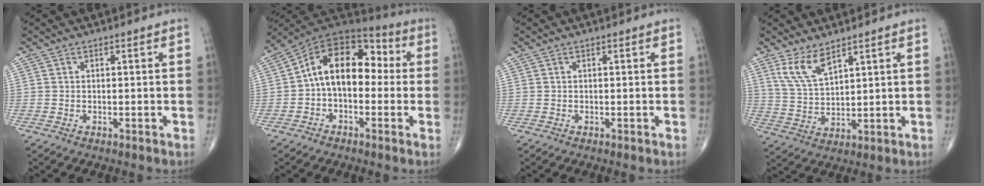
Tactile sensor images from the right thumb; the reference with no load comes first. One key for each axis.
{"total": 14.8, "fx": 0.1, "fy": 9.4, "fz": 11.4, "tx": -0.149, "ty": 0.051, "tz": -0.014}
{"total": 0.0}
{"total": 6.6, "fx": 4.6, "fy": 2.3, "fz": 4.2, "tx": -0.080, "ty": -0.029, "tz": 0.098}